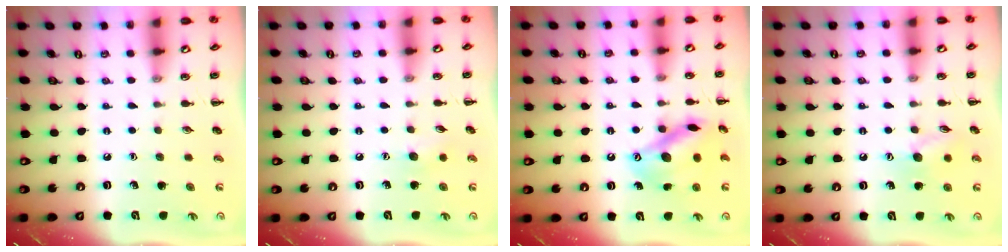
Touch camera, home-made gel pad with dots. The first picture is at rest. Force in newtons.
{"total": 5.9, "press": 5.7, "slide": 1.5}
{"total": 15.6, "press": 15.6, "slide": 0.8}
{"total": 8.6, "press": 8.5, "slide": 1.2}